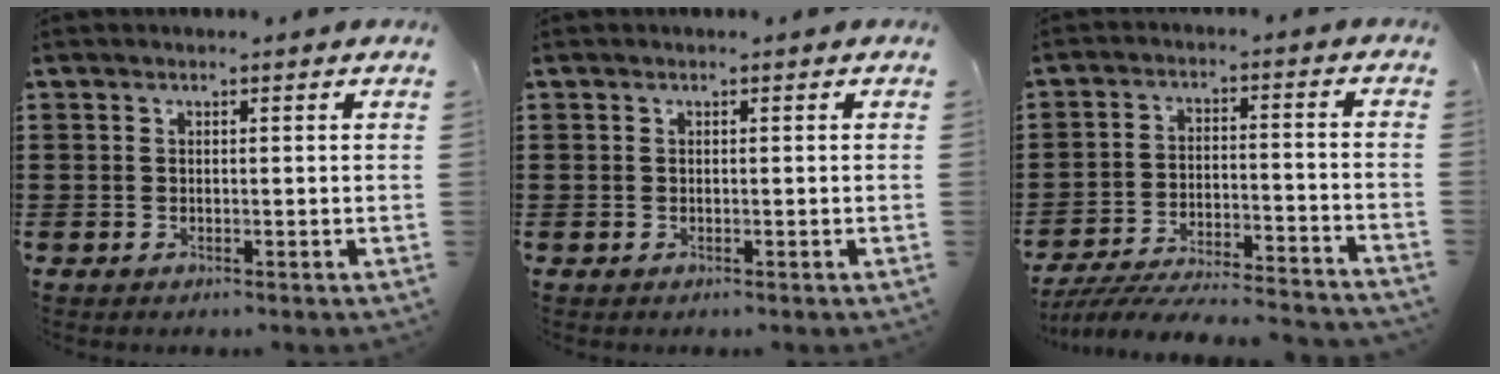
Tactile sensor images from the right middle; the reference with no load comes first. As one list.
[{"total": 0.0}, {"total": 6.7, "force": [-6.4, 0.3, 1.9], "torque": [-0.038, -0.003, -0.126]}]